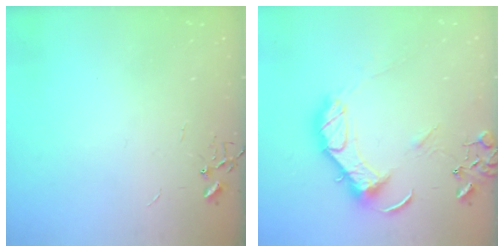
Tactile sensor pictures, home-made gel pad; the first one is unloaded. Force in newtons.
{"total": 14.2, "press": 14.1, "slide": 1.5}